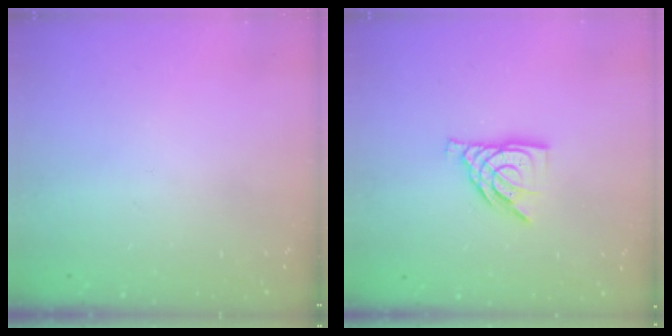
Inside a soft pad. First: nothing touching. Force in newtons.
{"total": 9.1, "press": 9.1, "slide": 0.8}